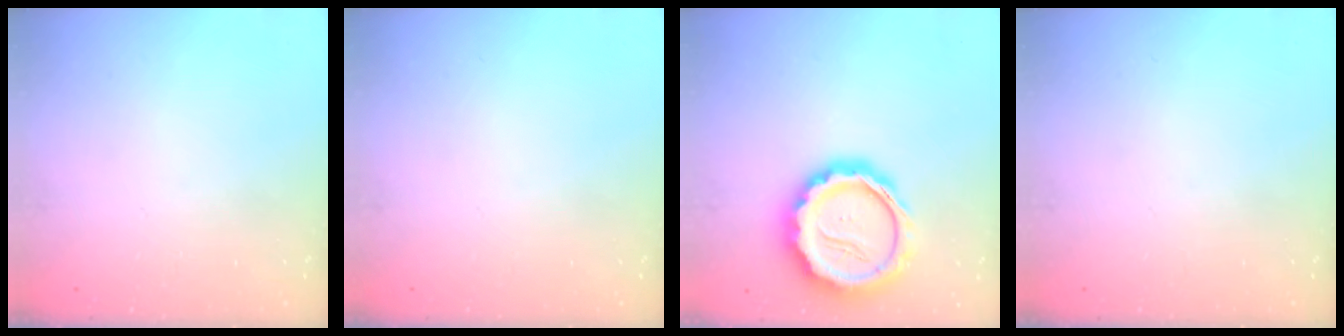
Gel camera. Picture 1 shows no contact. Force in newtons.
{"total": 0.0}
{"total": 19.7, "press": 19.4, "slide": 3.8}
{"total": 0.0}